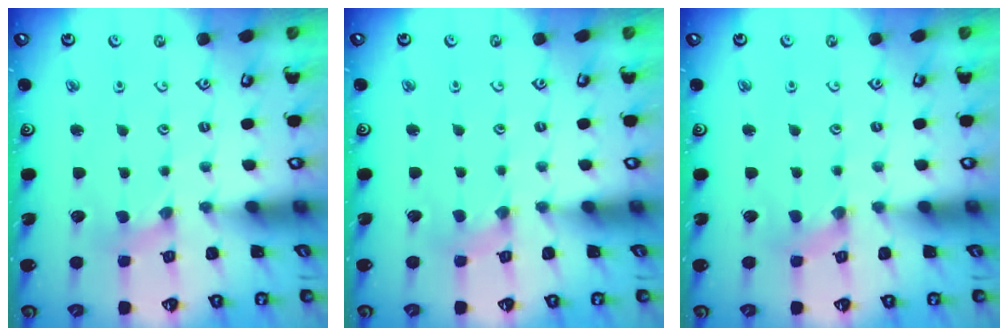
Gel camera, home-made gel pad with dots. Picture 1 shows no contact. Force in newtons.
{"total": 0.5, "press": 0.5, "slide": 0.1}
{"total": 0.0}